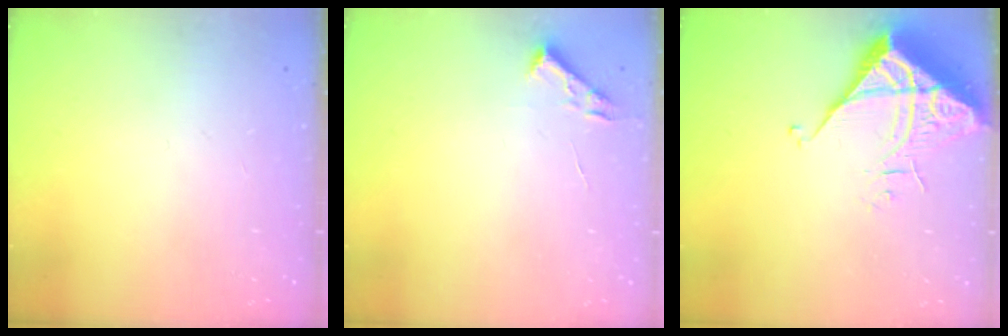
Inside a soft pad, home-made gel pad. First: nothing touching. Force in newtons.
{"total": 2.7, "press": 2.7, "slide": 0.4}
{"total": 6.7, "press": 6.7, "slide": 0.7}